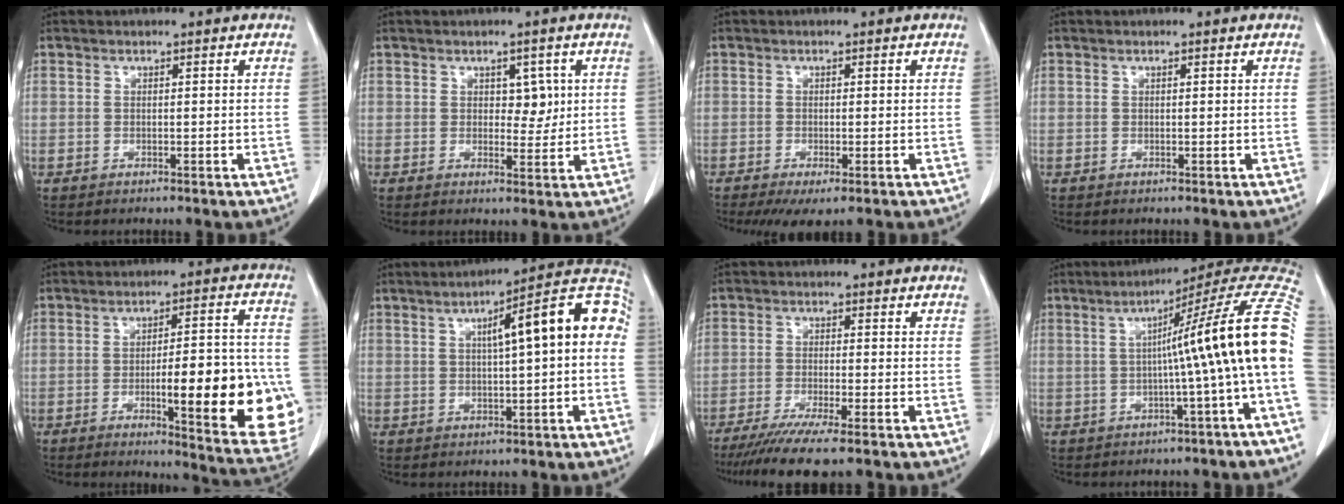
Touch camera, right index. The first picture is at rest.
{"total": 3.3, "force": [1.0, 2.0, 2.5], "torque": [-0.025, -0.002, 0.015]}
{"total": 4.1, "force": [-2.7, 1.0, 3.0], "torque": [-0.047, -0.014, -0.039]}
{"total": 0.0}
{"total": 19.5, "force": [-4.4, 3.0, 18.7], "torque": [-0.177, 0.011, -0.044]}
{"total": 13.3, "force": [2.1, 1.9, 13.0], "torque": [-0.175, 0.043, 0.022]}
{"total": 9.9, "force": [-7.9, 0.0, 6.1], "torque": [-0.088, -0.025, -0.124]}
{"total": 15.5, "force": [-0.7, -2.2, 15.4], "torque": [-0.188, 0.033, -0.021]}